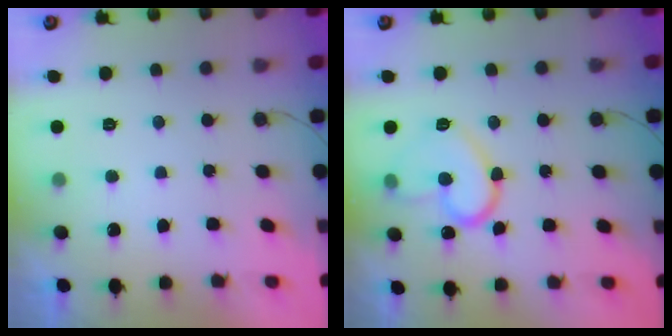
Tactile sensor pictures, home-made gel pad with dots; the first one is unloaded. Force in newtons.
{"total": 13.7, "press": 13.6, "slide": 1.4}